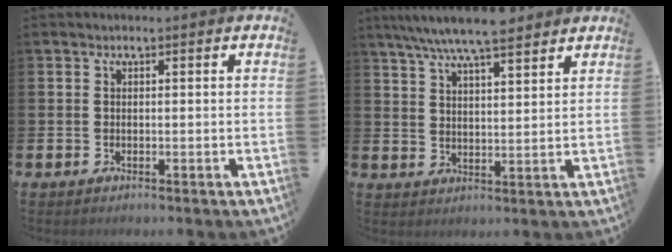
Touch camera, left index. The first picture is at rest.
{"total": 7.5, "force": [6.9, 0.8, 2.9], "torque": [-0.081, -0.018, 0.128]}